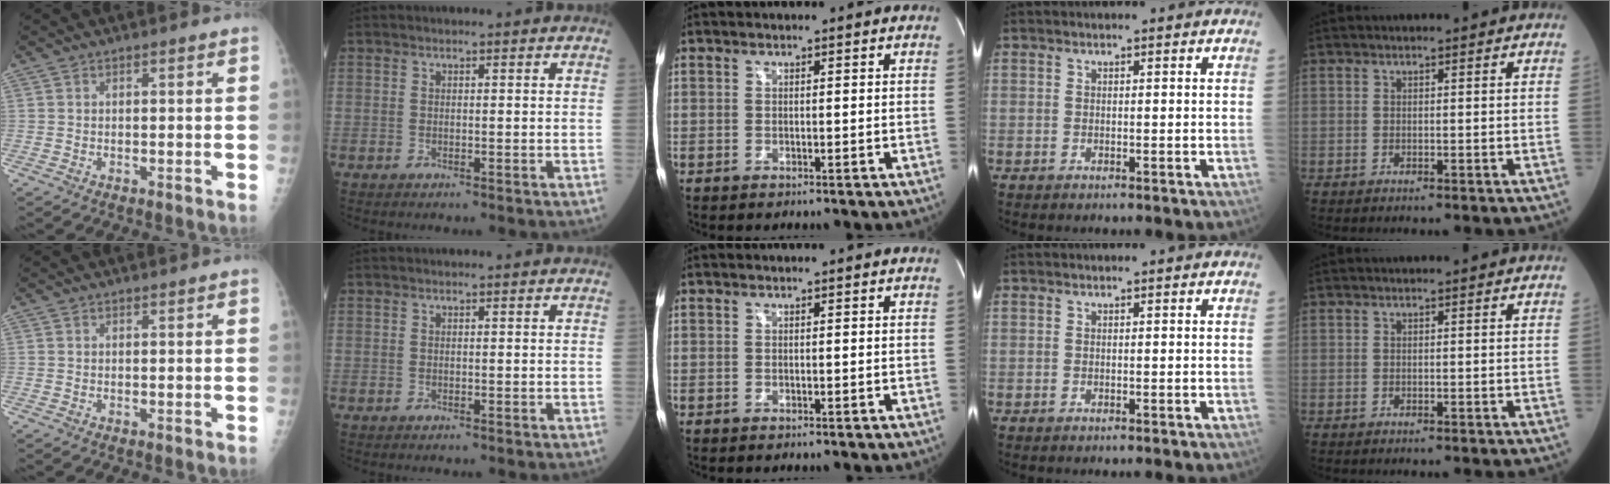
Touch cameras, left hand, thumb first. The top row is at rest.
{}